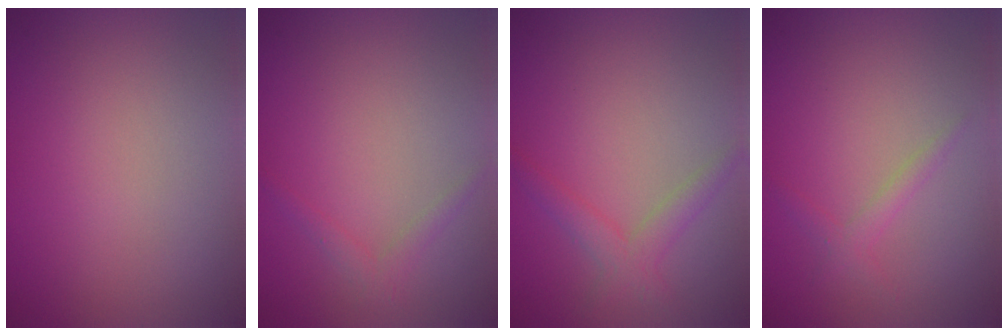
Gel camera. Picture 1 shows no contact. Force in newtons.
{"total": 1.2, "press": 1.2, "slide": 0.1}
{"total": 2.3, "press": 2.3, "slide": 0.1}
{"total": 1.3, "press": 1.3, "slide": 0.1}